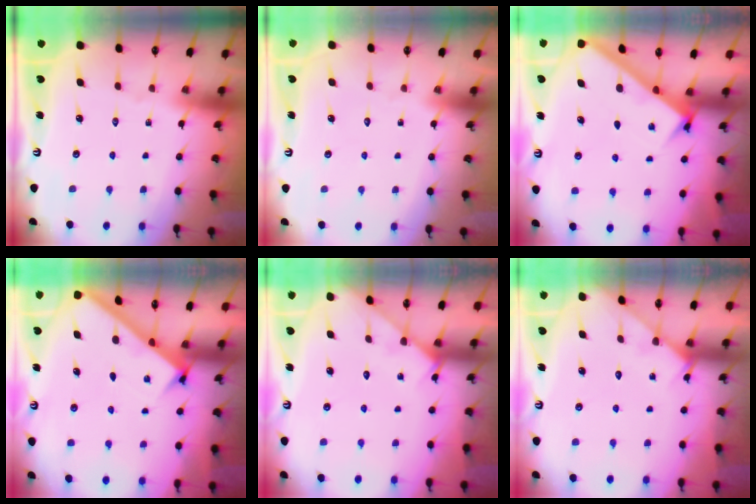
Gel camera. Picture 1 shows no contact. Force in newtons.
{"total": 1.7, "press": 1.7, "slide": 0.1}
{"total": 3.0, "press": 3.0, "slide": 0.2}
{"total": 2.7, "press": 2.7, "slide": 0.4}
{"total": 2.8, "press": 2.7, "slide": 0.4}
{"total": 2.8, "press": 2.7, "slide": 0.4}